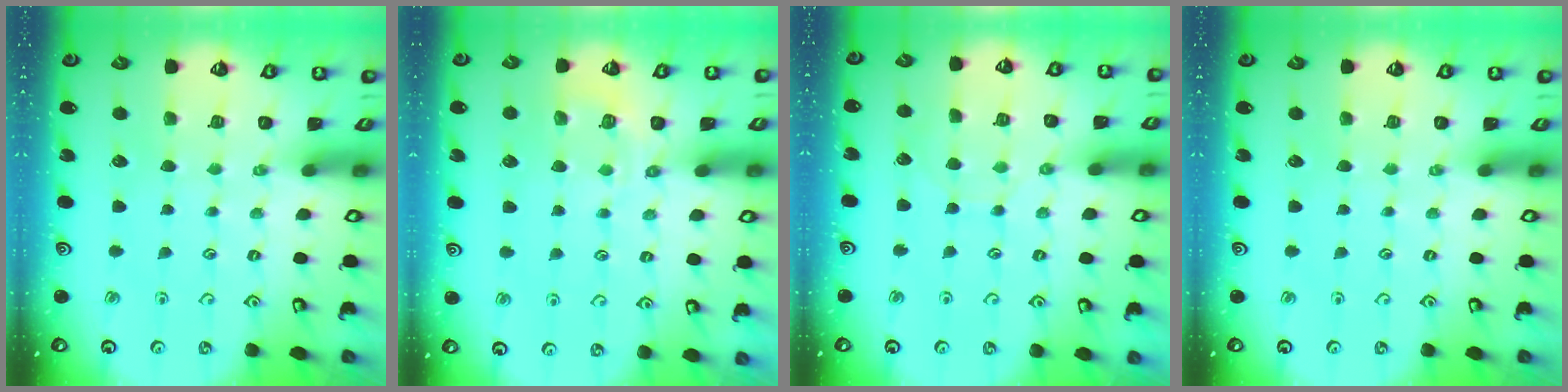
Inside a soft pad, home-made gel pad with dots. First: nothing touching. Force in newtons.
{"total": 5.5, "press": 5.3, "slide": 1.5}
{"total": 2.8, "press": 2.8, "slide": 0.3}
{"total": 0.0}